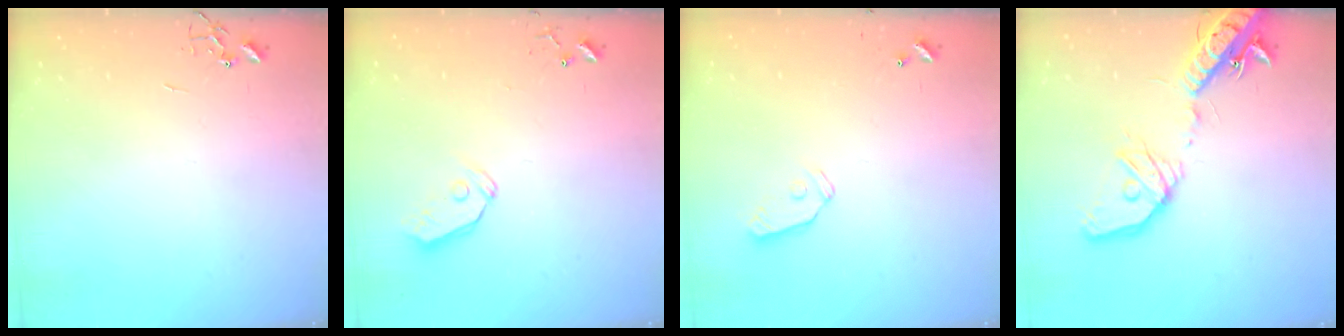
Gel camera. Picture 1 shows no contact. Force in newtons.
{"total": 6.0, "press": 6.0, "slide": 0.5}
{"total": 5.5, "press": 5.5, "slide": 0.2}
{"total": 20.1, "press": 19.7, "slide": 3.9}